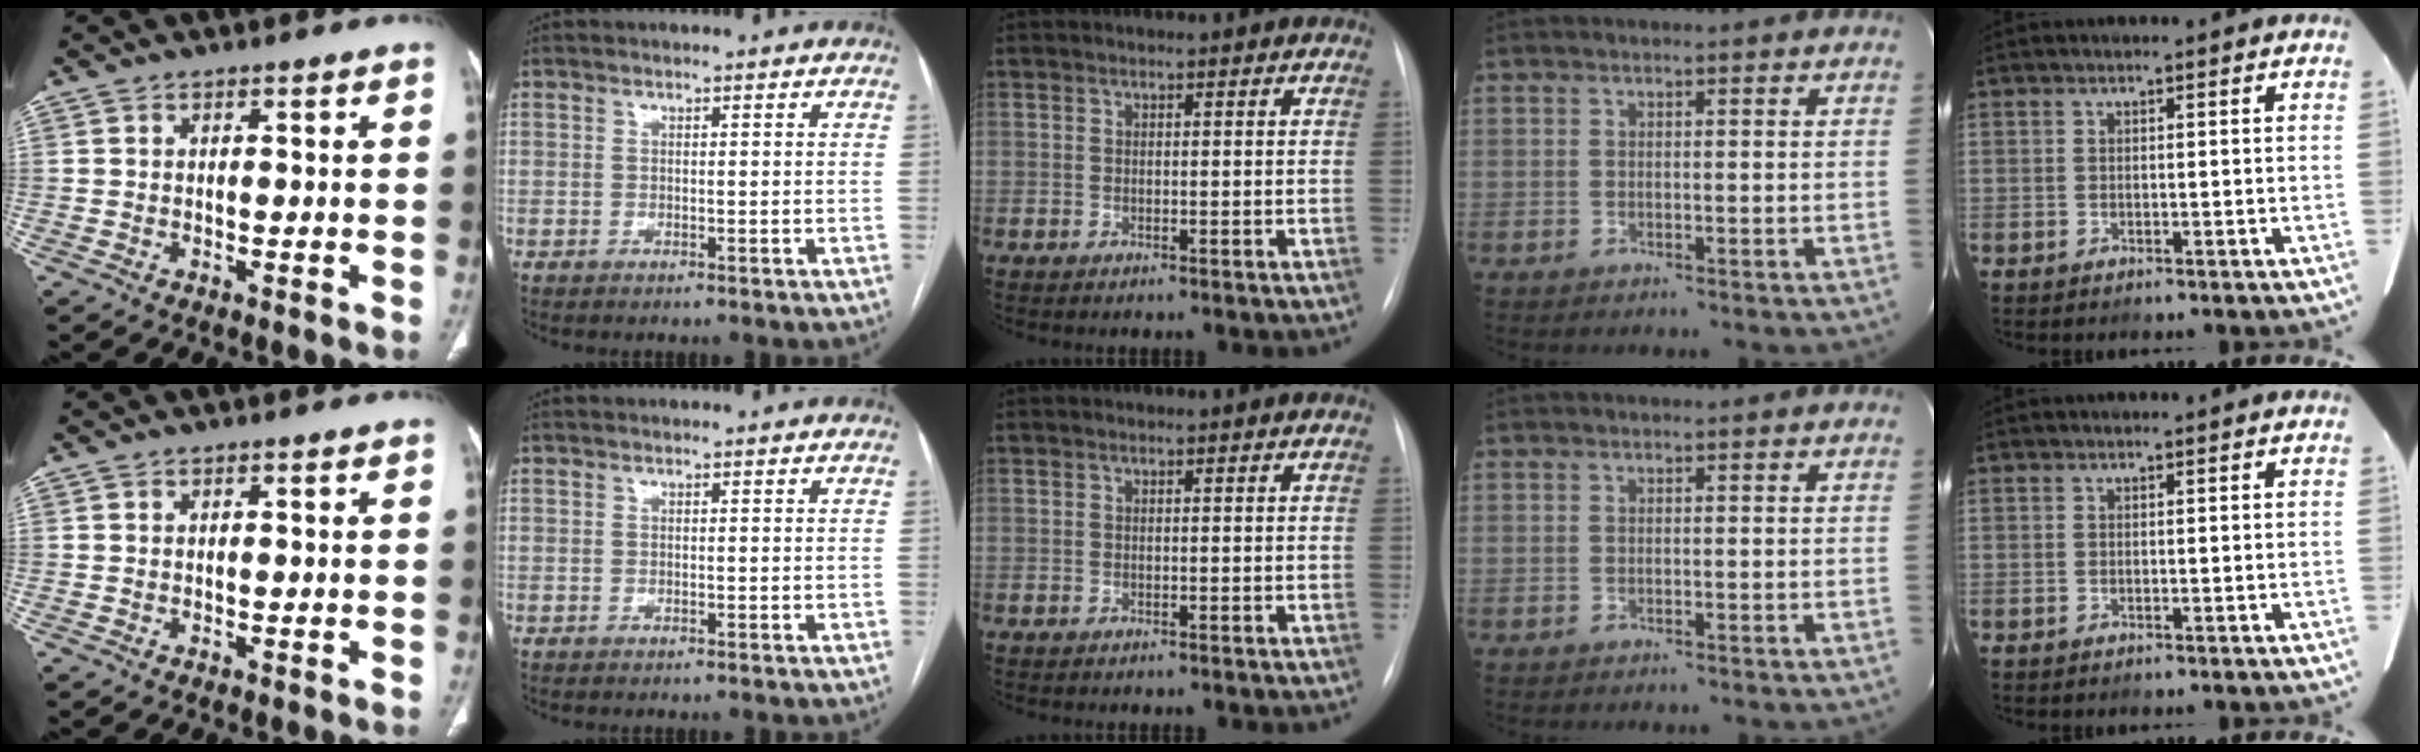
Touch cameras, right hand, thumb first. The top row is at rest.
{}